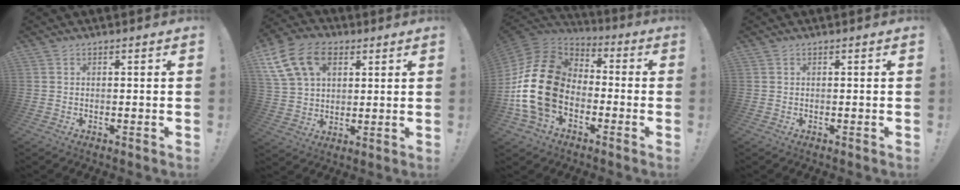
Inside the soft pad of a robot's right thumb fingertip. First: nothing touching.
{"total": 16.7, "force": [7.2, 11.5, 9.8], "torque": [-0.183, -0.022, 0.137]}
{"total": 21.6, "force": [-3.6, 15.2, 14.8], "torque": [-0.292, 0.031, -0.053]}
{"total": 0.0}